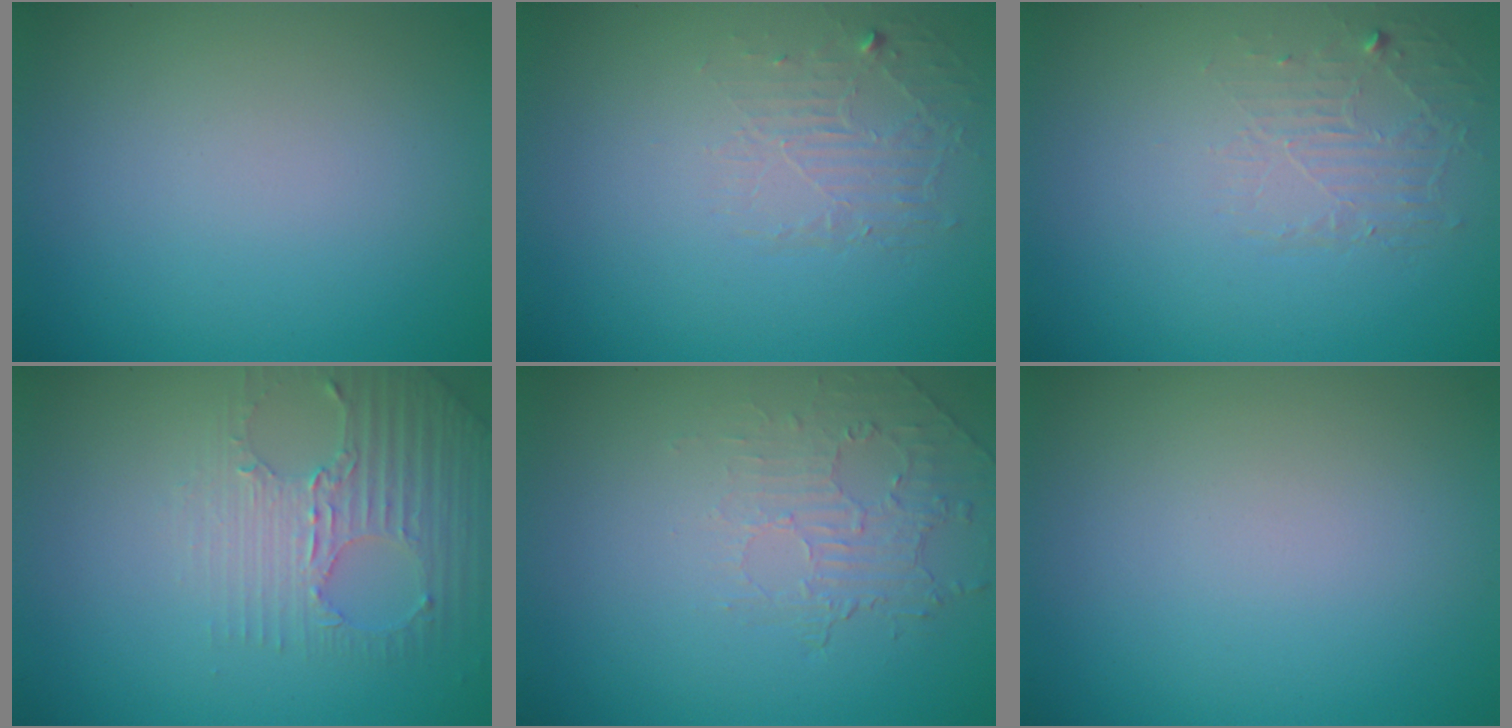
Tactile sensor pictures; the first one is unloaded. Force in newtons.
{"total": 1.8, "press": 0.4, "slide": 1.8}
{"total": 1.8, "press": 0.4, "slide": 1.8}
{"total": 2.9, "press": 2.7, "slide": 1.1}
{"total": 2.0, "press": 0.8, "slide": 1.8}
{"total": 0.0}